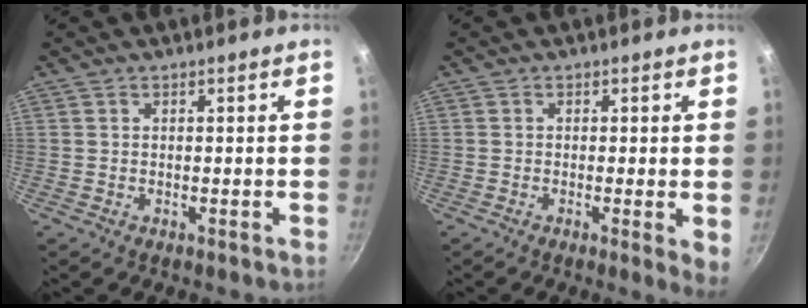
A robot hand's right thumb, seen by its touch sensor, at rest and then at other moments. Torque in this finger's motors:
{"motor_torque": [-0.16, 0.17, -0.24, 0.18, 0.01]}